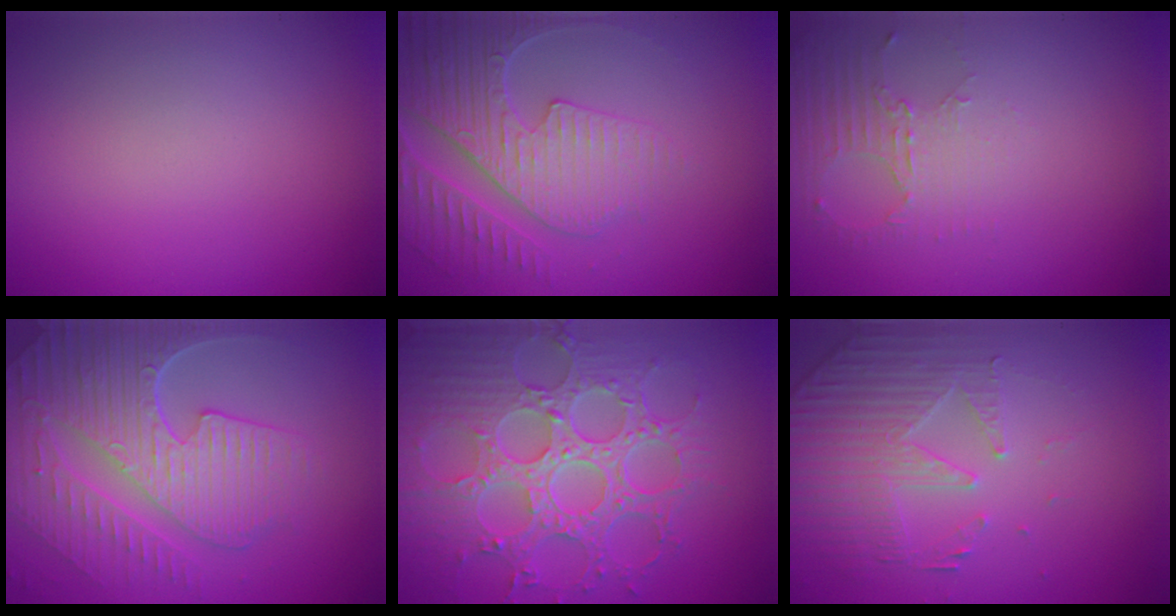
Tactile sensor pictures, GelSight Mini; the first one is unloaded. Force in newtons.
{"total": 5.3, "press": 4.8, "slide": 2.3}
{"total": 2.5, "press": 1.7, "slide": 1.8}
{"total": 9.4, "press": 6.2, "slide": 7.0}
{"total": 8.9, "press": 6.5, "slide": 6.1}
{"total": 4.9, "press": 3.8, "slide": 3.0}